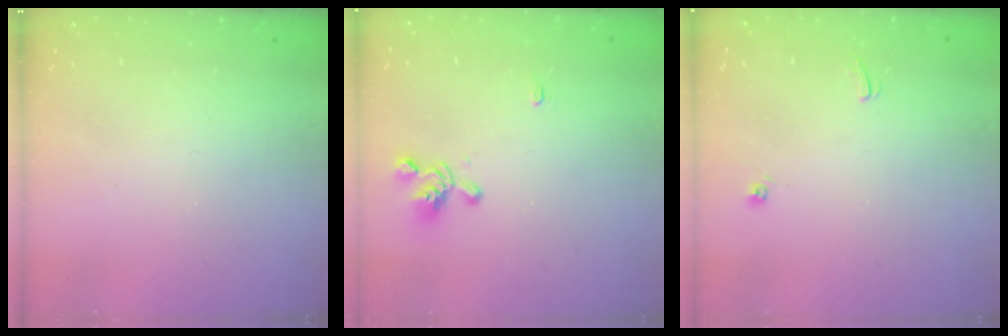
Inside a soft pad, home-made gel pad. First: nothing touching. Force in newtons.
{"total": 3.4, "press": 3.3, "slide": 0.8}
{"total": 4.7, "press": 4.7, "slide": 0.2}